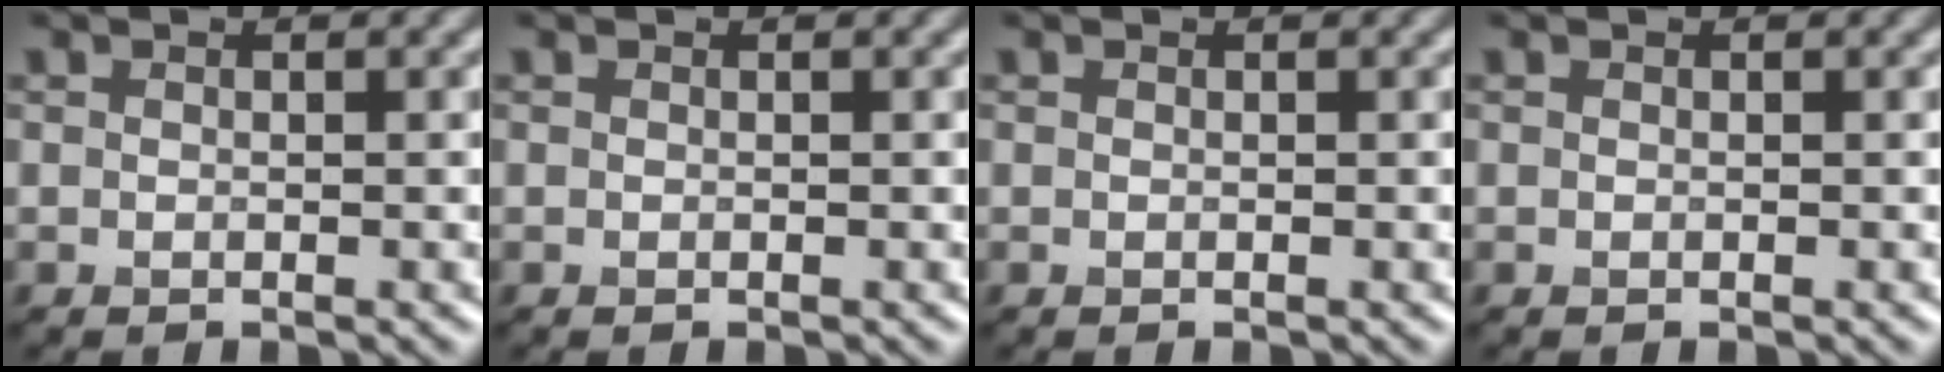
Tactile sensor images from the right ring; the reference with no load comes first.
{"total": 0.0}
{"total": 0.0}
{"total": 0.0}